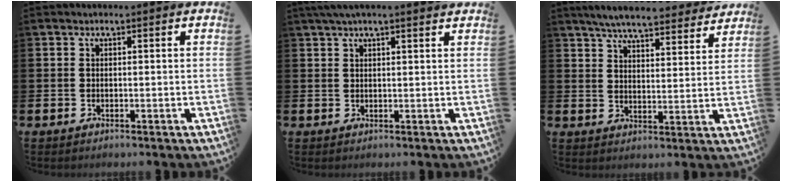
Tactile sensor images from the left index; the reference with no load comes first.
{"total": 2.6, "force": [2.1, 0.2, 1.5], "torque": [-0.033, 0.000, 0.038]}
{"total": 6.5, "force": [6.2, 0.6, 1.7], "torque": [-0.044, -0.040, 0.106]}